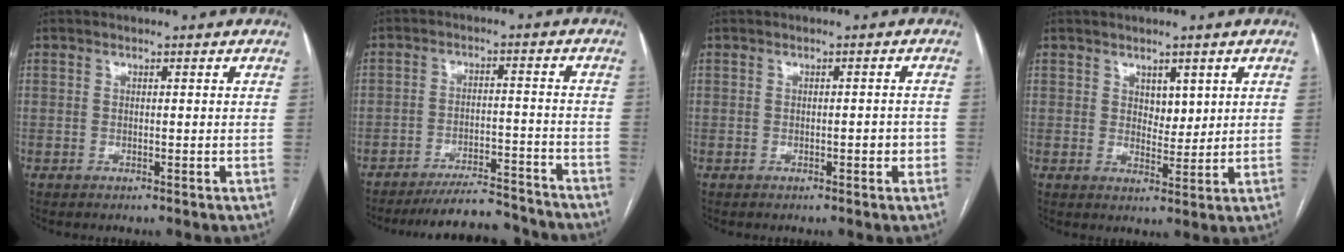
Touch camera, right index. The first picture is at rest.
{"total": 12.7, "force": [-12.3, 2.2, 2.7], "torque": [-0.026, 0.016, -0.172]}
{"total": 1.8, "force": [-0.6, 0.6, 1.6], "torque": [-0.020, 0.005, -0.006]}
{"total": 3.2, "force": [1.4, 1.9, 2.1], "torque": [-0.029, 0.000, 0.028]}